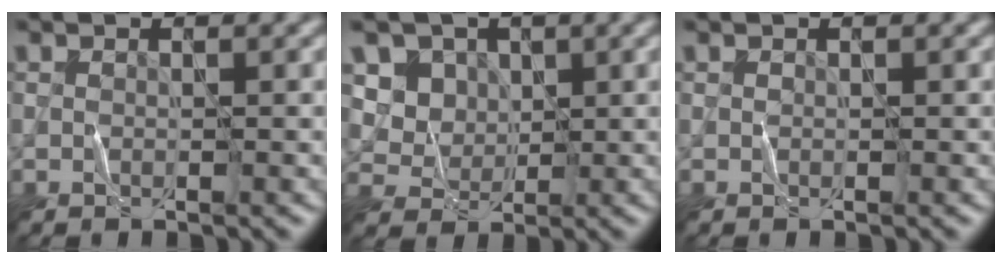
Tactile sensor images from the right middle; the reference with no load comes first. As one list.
[{"total": 6.4, "force": [2.8, 5.1, 2.6], "torque": [-0.058, 0.002, 0.051]}, {"total": 0.0}]